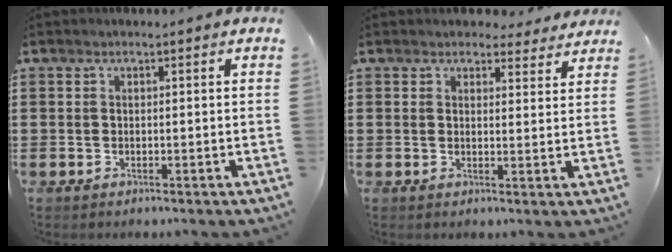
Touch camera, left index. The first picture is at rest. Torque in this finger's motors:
{"motor_torque": [1.84, -0.30, -0.03, 0.01]}